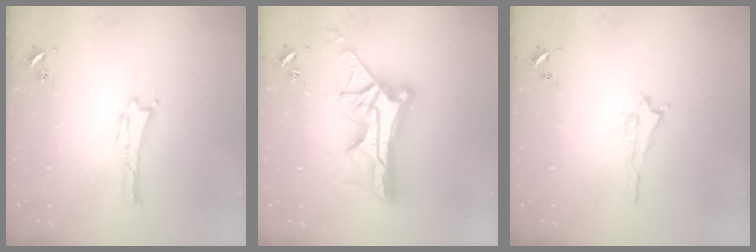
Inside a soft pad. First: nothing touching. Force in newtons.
{"total": 14.8, "press": 14.7, "slide": 1.4}
{"total": 0.6, "press": 0.6, "slide": 0.2}